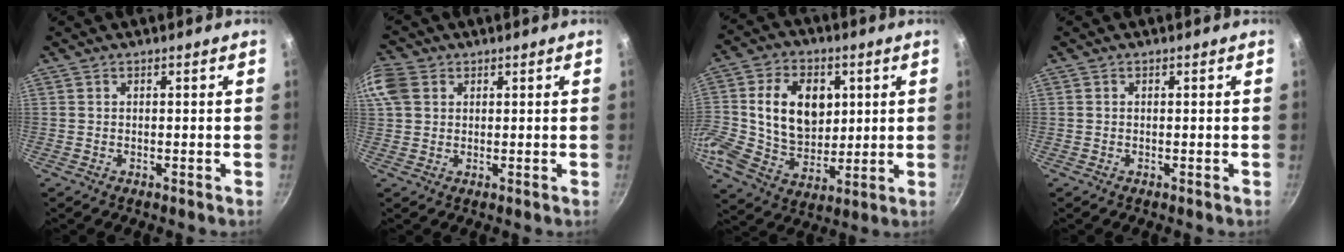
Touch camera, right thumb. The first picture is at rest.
{"total": 7.0, "force": [2.5, 5.4, 3.8], "torque": [-0.076, 0.010, 0.042]}
{"total": 20.2, "force": [3.4, 14.9, 13.2], "torque": [-0.244, 0.014, 0.062]}
{"total": 0.0}